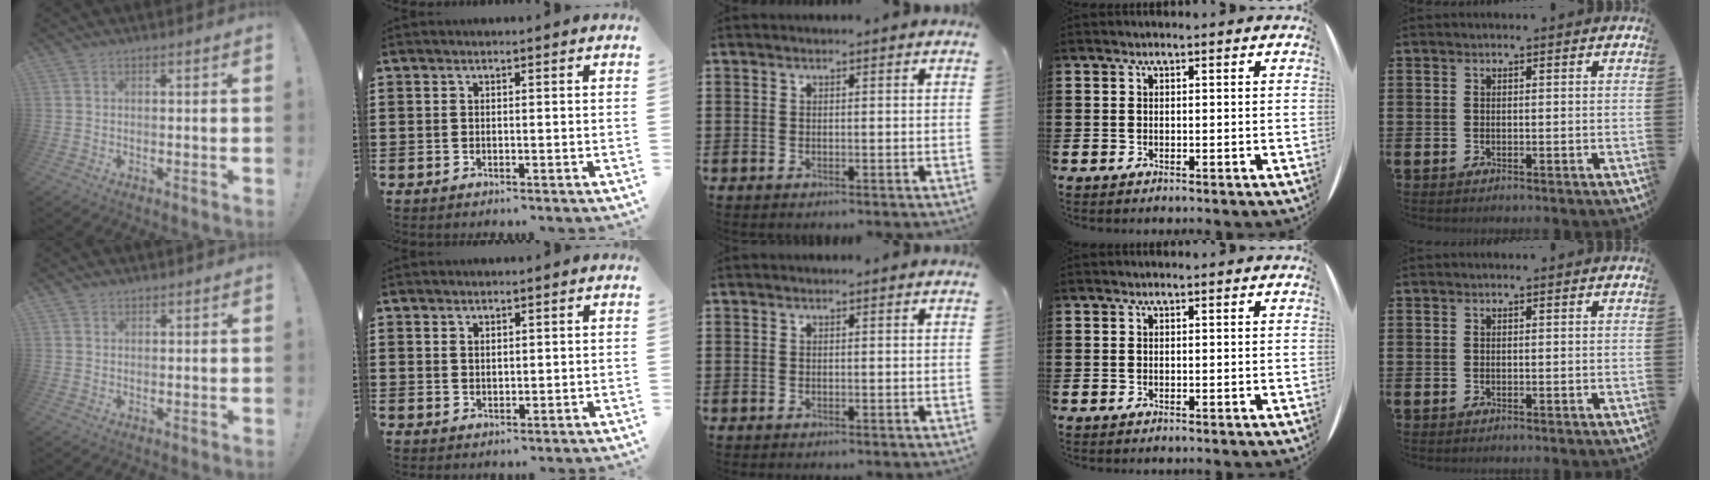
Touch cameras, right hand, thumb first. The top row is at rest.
{"thumb": {"total": 1.0, "force": [0.8, 0.6, 0.2], "torque": [-0.002, -0.002, 0.016]}, "index": {"total": 1.3, "force": [1.2, 0.5, 0.2], "torque": [-0.006, 0.001, 0.023]}}